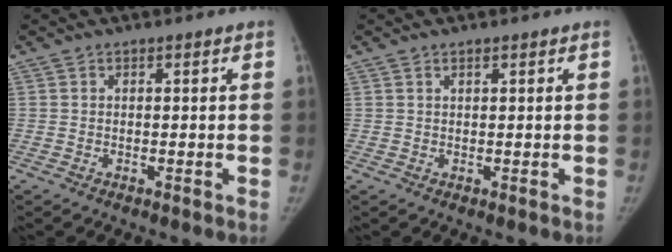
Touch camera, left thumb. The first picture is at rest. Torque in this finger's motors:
{"motor_torque": [-0.30, -0.14, -0.11, 0.03, 0.02]}